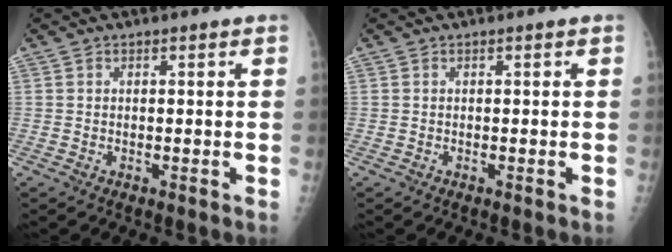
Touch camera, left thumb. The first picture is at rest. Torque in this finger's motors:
{"motor_torque": [0.37, 0.37, 0.00, 0.00, 0.00]}